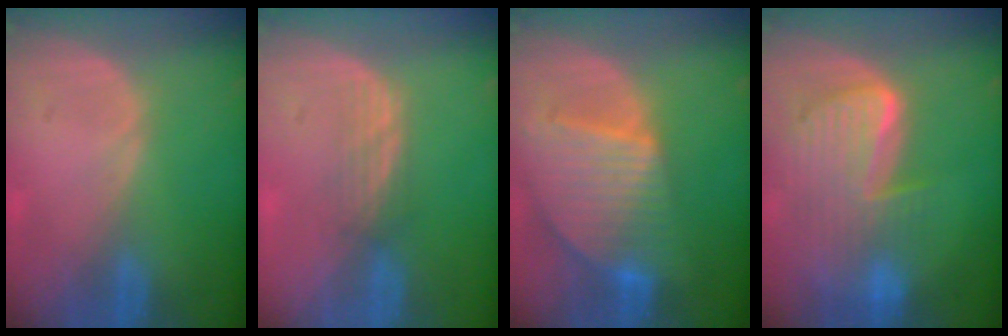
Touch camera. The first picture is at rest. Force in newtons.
{"total": 2.4, "press": 2.3, "slide": 0.6}
{"total": 9.5, "press": 8.2, "slide": 4.8}
{"total": 9.9, "press": 8.5, "slide": 5.0}